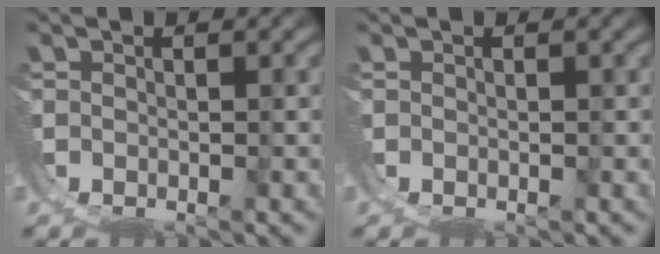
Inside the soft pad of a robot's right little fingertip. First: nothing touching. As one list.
[{"total": 0.0}]